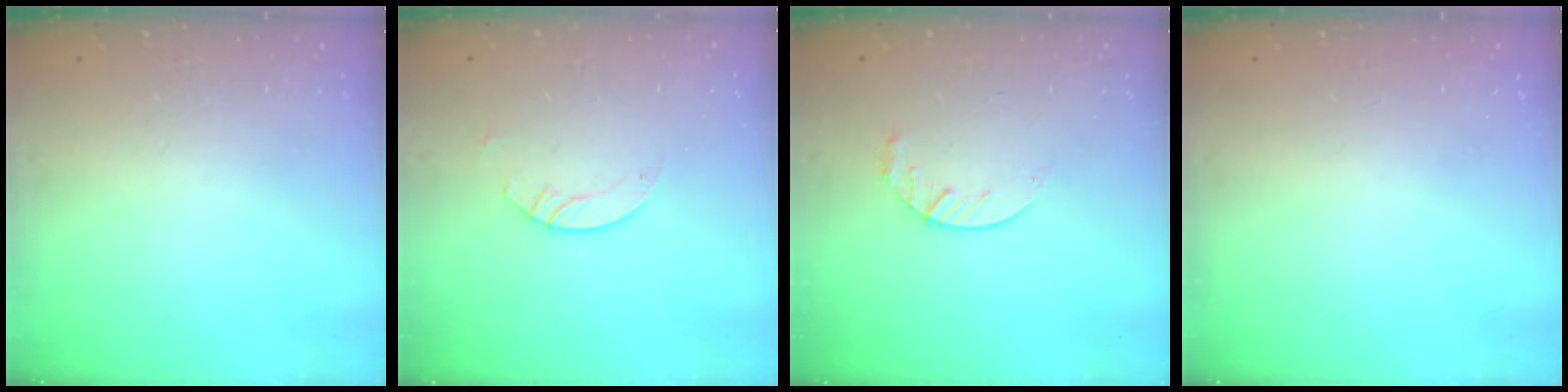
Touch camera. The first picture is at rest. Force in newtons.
{"total": 3.0, "press": 3.0, "slide": 0.3}
{"total": 3.9, "press": 3.9, "slide": 0.5}
{"total": 0.0}